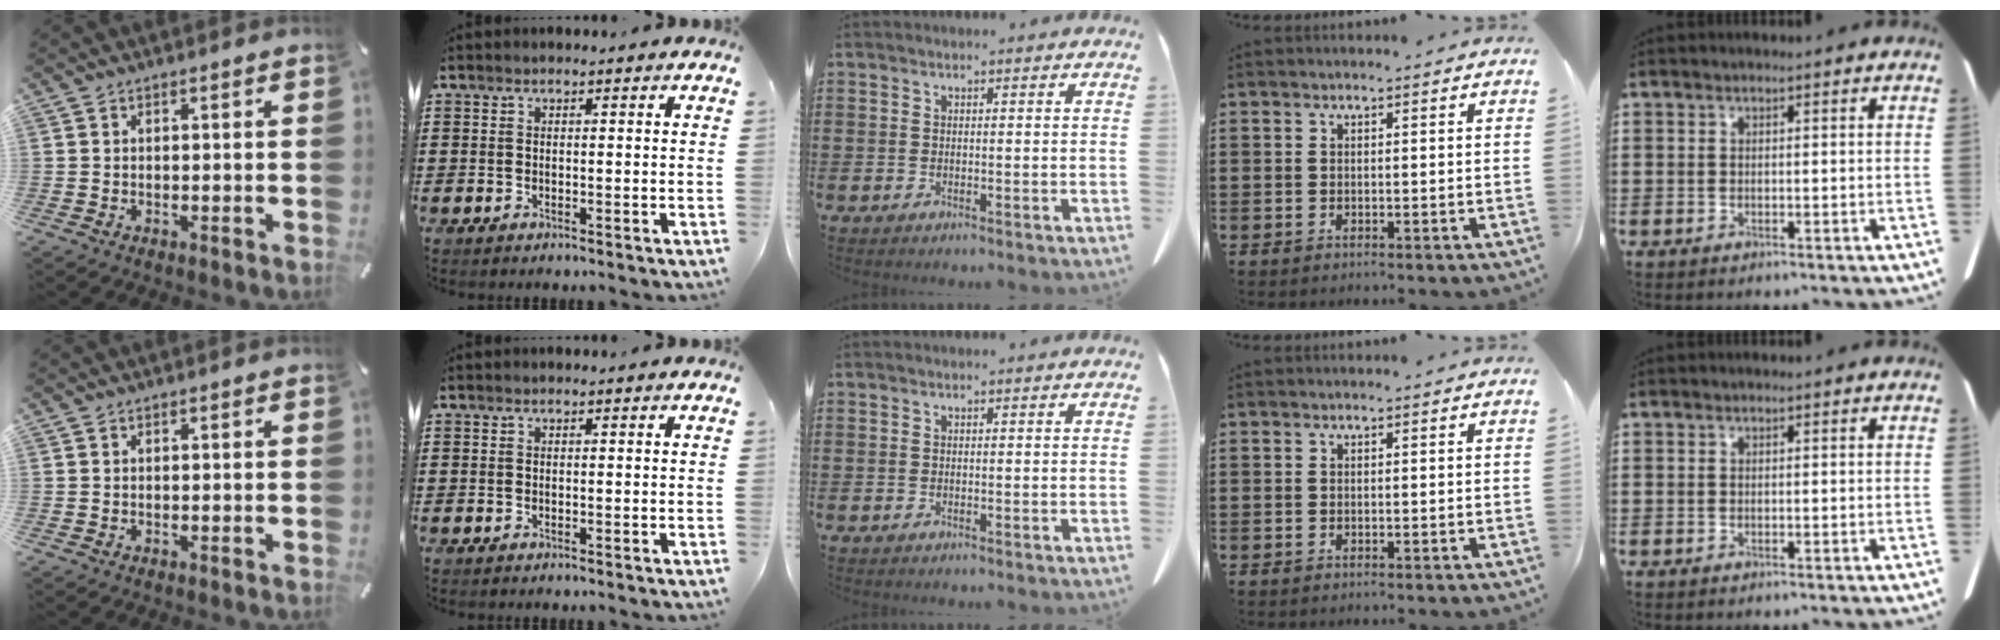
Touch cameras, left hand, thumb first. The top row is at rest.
{}